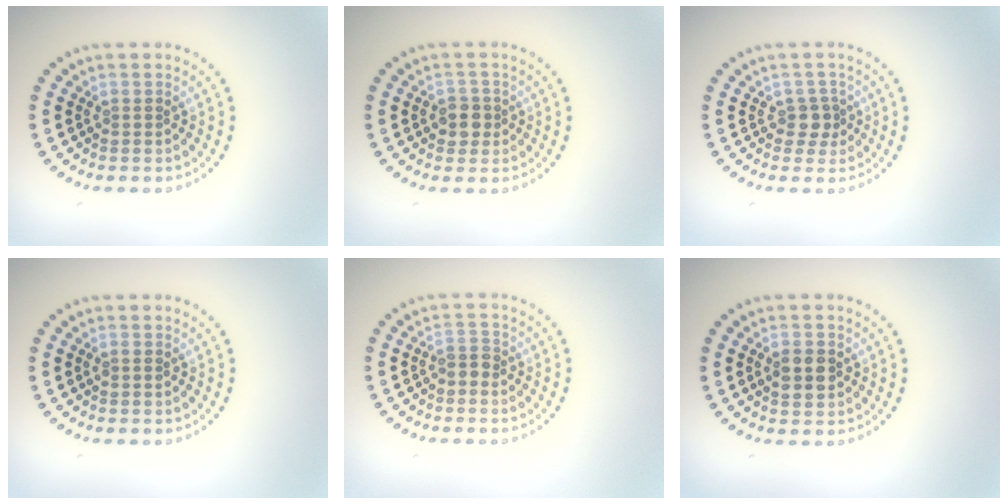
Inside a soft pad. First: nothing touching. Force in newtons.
{"total": 2.1, "press": 2.0, "slide": 0.8}
{"total": 1.8, "press": 1.5, "slide": 1.0}
{"total": 0.7, "press": 0.7, "slide": 0.2}
{"total": 1.4, "press": 1.2, "slide": 0.7}
{"total": 2.9, "press": 2.9, "slide": 0.1}